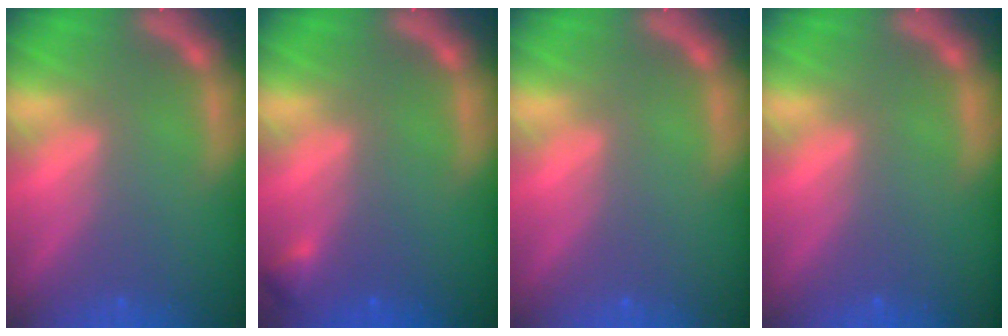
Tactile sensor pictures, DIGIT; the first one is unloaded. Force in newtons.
{"total": 0.9}
{"total": 0.0}
{"total": 0.0}